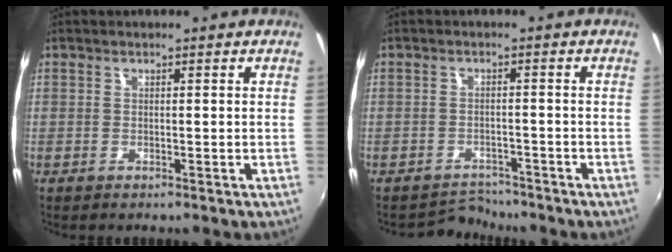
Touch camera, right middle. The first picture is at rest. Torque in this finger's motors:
{"motor_torque": [-0.38, -0.12, -0.15, -0.04]}